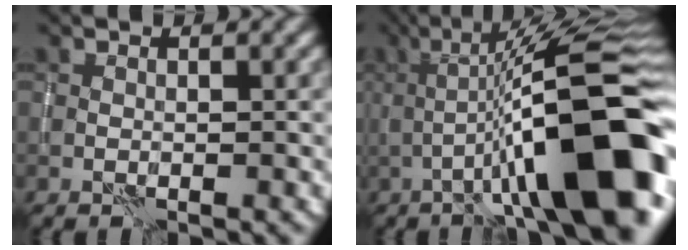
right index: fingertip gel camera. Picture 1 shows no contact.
{"total": 14.2, "force": [-3.5, 2.8, 13.5], "torque": [-0.201, 0.025, -0.054]}